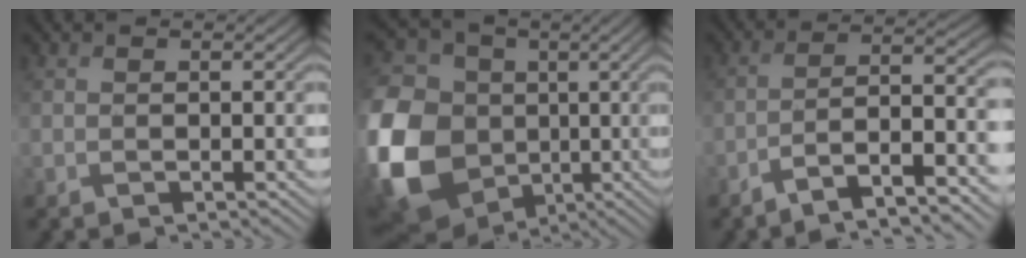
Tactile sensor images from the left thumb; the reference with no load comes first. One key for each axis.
{"total": 19.5, "fx": -3.3, "fy": 16.0, "fz": 10.7, "tx": -0.316, "ty": -0.016, "tz": -0.060}
{"total": 9.0, "fx": -6.0, "fy": 1.5, "fz": 6.5, "tx": -0.089, "ty": 0.024, "tz": -0.106}